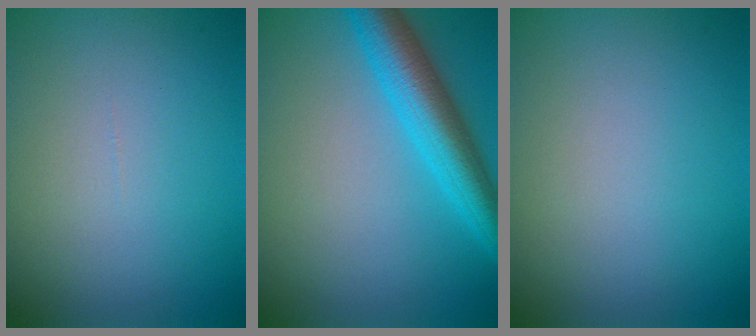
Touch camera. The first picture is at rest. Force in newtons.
{"total": 5.4, "press": 5.4, "slide": 0.2}
{"total": 0.0}